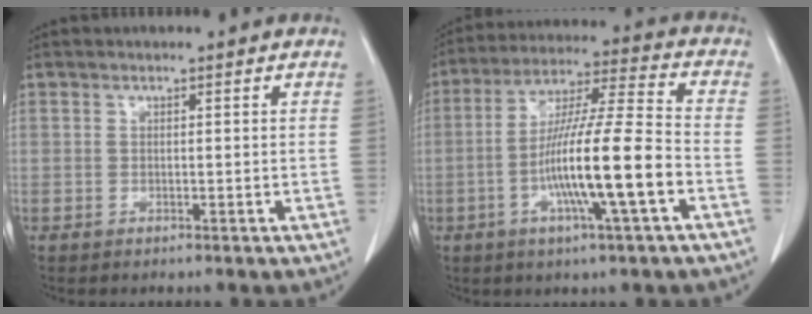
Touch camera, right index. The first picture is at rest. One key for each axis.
{"total": 15.0, "fx": -4.3, "fy": 0.1, "fz": 14.4, "tx": -0.261, "ty": -0.003, "tz": -0.081}